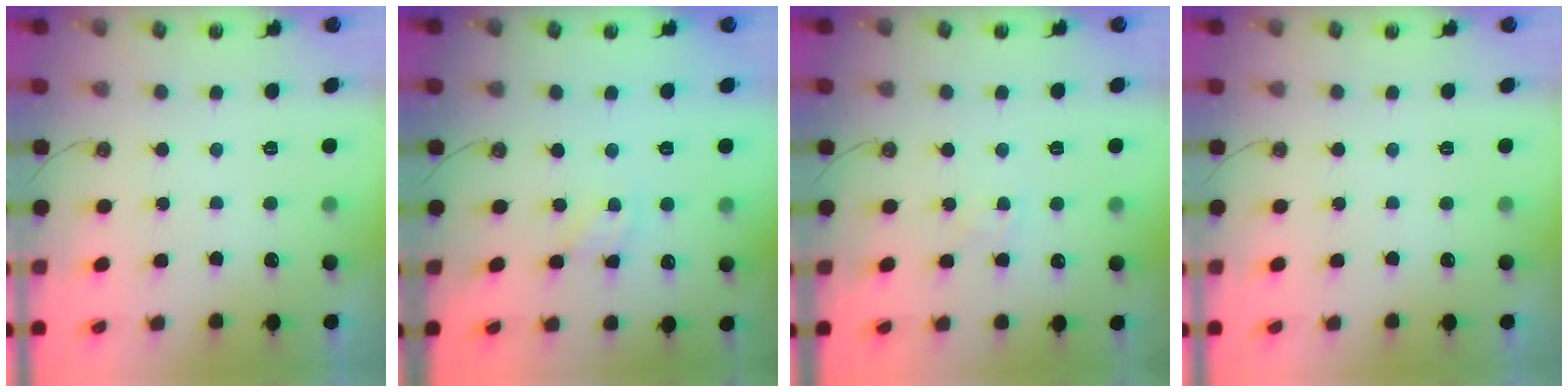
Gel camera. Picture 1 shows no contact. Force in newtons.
{"total": 2.6, "press": 2.6, "slide": 0.4}
{"total": 3.2, "press": 3.1, "slide": 0.4}
{"total": 0.0}